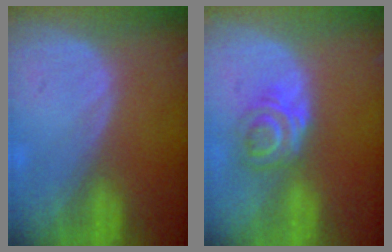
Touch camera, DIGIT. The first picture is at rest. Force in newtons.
{"total": 6.1, "press": 5.0, "slide": 3.4}